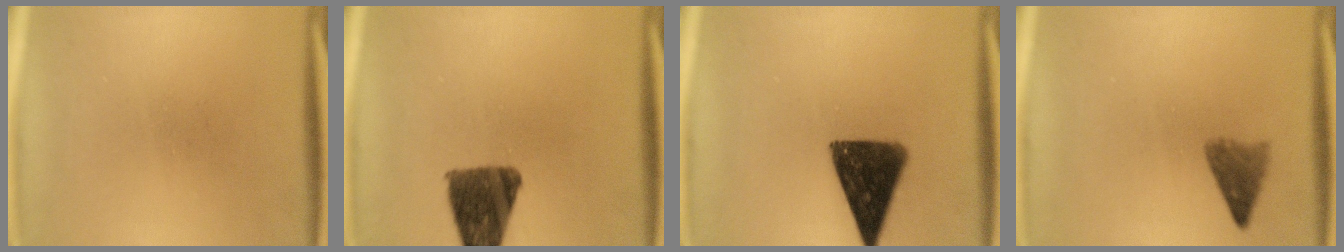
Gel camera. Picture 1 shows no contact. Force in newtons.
{"total": 10.8}
{"total": 12.7}
{"total": 3.3}